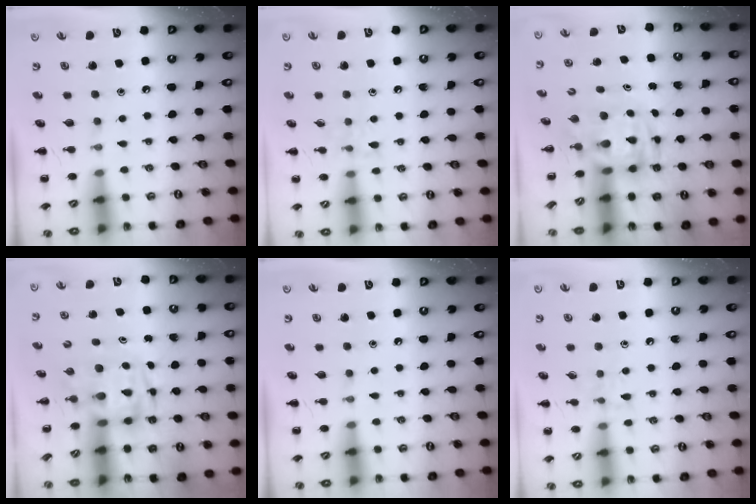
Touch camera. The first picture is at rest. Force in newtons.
{"total": 6.0, "press": 5.9, "slide": 1.2}
{"total": 3.7, "press": 3.6, "slide": 0.8}
{"total": 3.3, "press": 3.2, "slide": 0.6}
{"total": 0.0}
{"total": 5.3, "press": 5.2, "slide": 1.1}